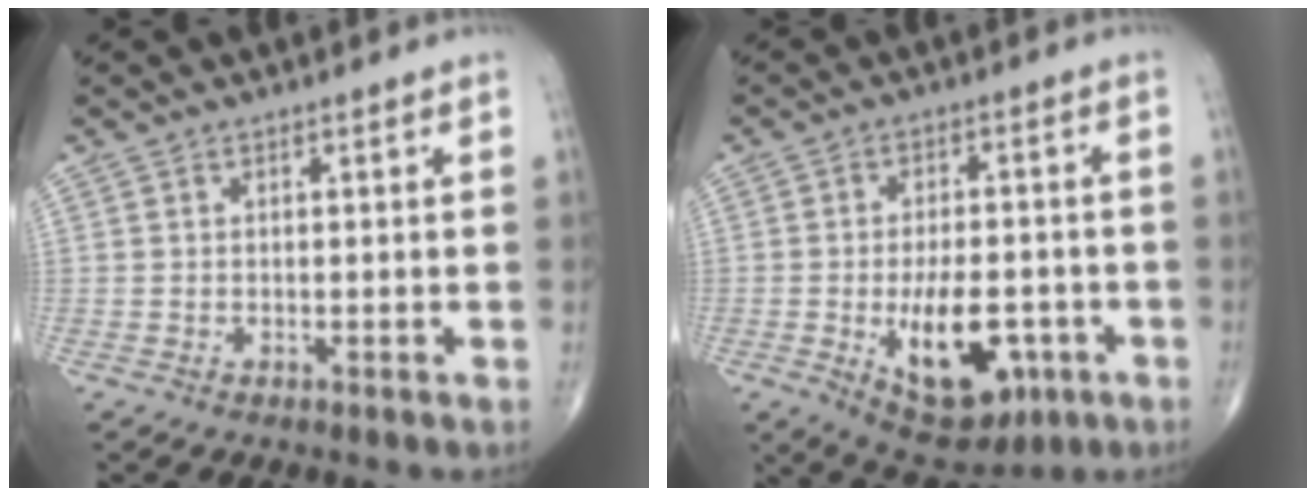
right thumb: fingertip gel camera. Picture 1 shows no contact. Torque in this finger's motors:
{"motor_torque": [1.93, 2.13, 1.58, -0.37, 0.12]}